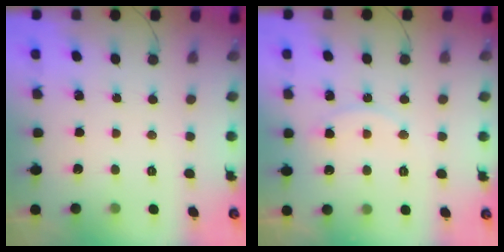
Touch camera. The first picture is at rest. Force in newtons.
{"total": 7.6, "press": 7.6, "slide": 0.5}